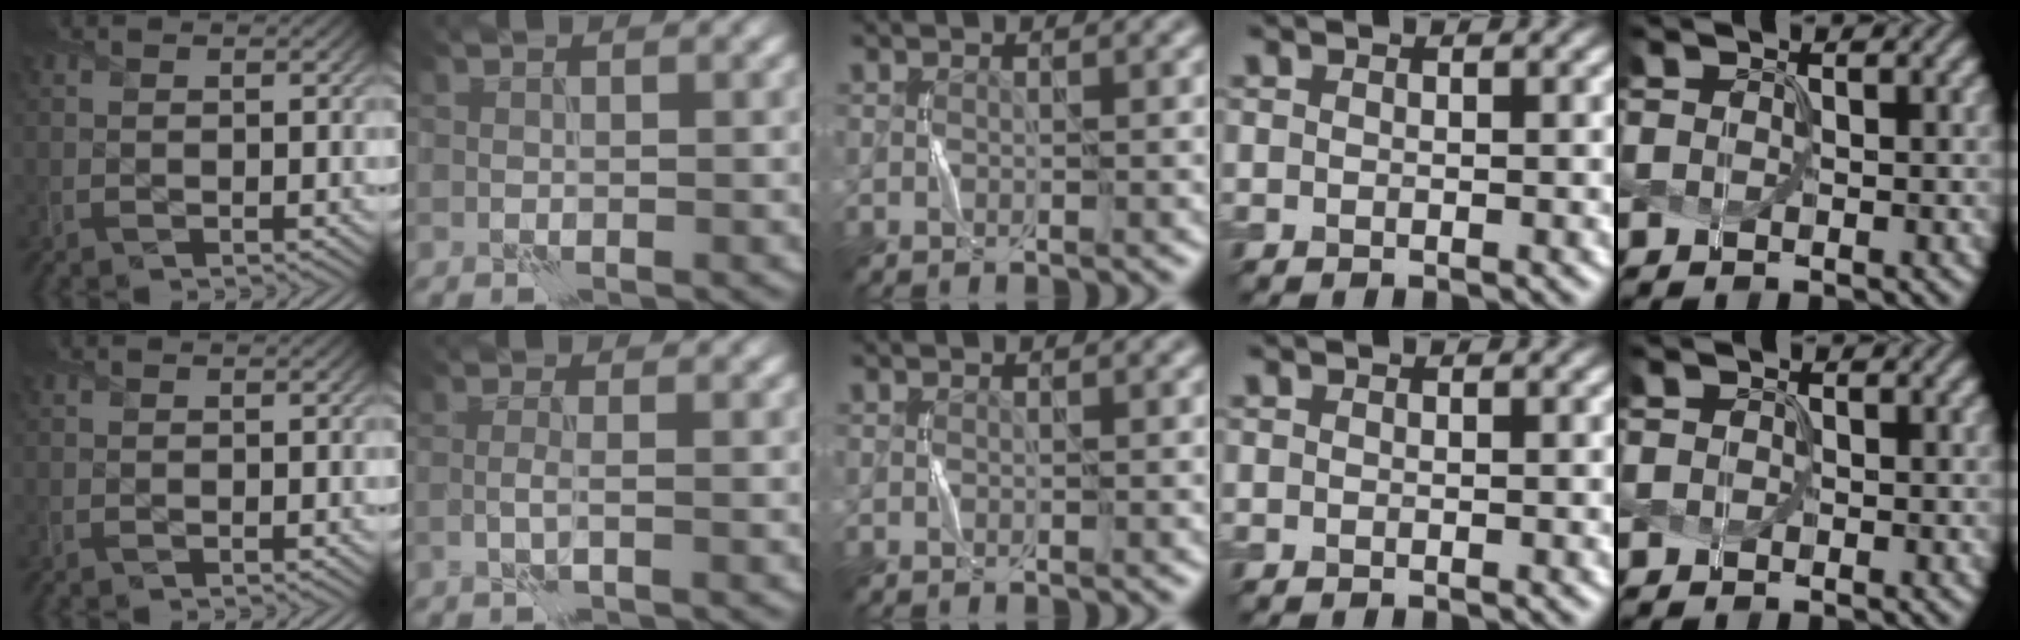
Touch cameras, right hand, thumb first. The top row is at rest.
{"index": {"total": 1.0, "force": [-0.3, -0.4, 0.9], "torque": [-0.021, 0.003, -0.009]}, "little": {"total": 0.5, "force": [-0.1, -0.2, -0.5], "torque": [0.006, 0.000, 0.005]}}